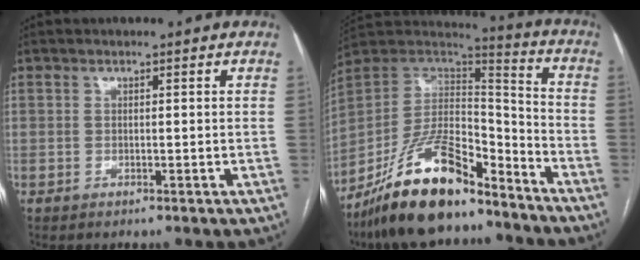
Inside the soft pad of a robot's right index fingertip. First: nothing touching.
{"total": 20.0, "force": [-14.9, 6.5, 11.7], "torque": [-0.234, 0.013, -0.268]}